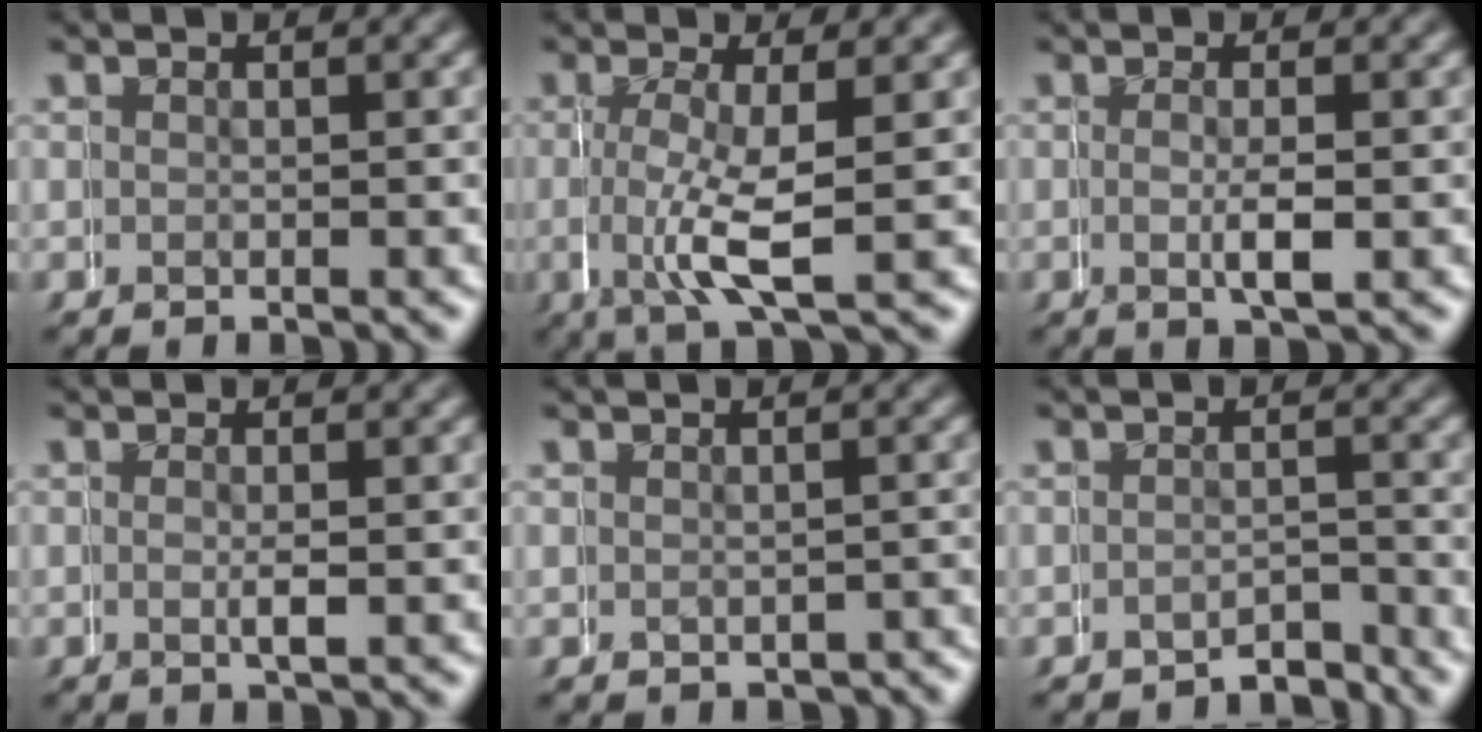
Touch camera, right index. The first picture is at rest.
{"total": 4.4, "force": [0.8, 1.1, 4.2], "torque": [-0.083, -0.004, 0.016]}
{"total": 1.1, "force": [0.4, -0.1, 1.0], "torque": [-0.010, 0.002, 0.004]}
{"total": 0.8, "force": [0.3, -0.1, 0.7], "torque": [0.000, 0.007, 0.003]}
{"total": 1.6, "force": [-1.3, 0.8, -0.2], "torque": [0.000, -0.001, -0.020]}
{"total": 2.7, "force": [-2.7, 0.5, -0.2], "torque": [0.012, -0.007, -0.046]}